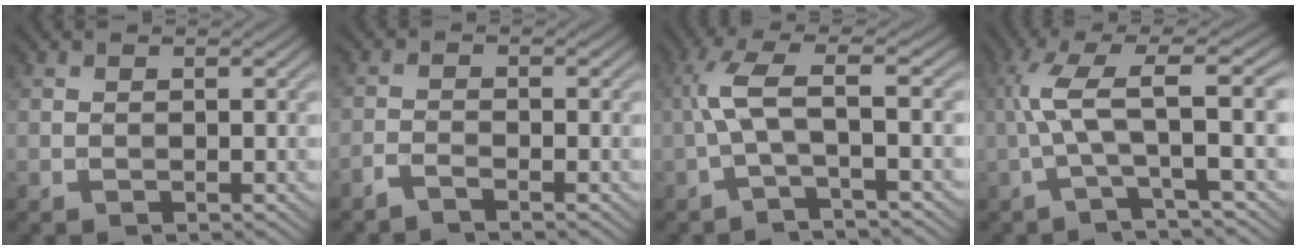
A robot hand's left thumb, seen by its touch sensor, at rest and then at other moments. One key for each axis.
{"total": 1.9, "fx": -1.6, "fy": 0.2, "fz": 0.9, "tx": -0.018, "ty": -0.002, "tz": -0.043}
{"total": 5.8, "fx": -0.9, "fy": 0.9, "fz": 5.6, "tx": -0.120, "ty": 0.020, "tz": -0.032}
{"total": 8.5, "fx": -0.1, "fy": 1.3, "fz": 8.4, "tx": -0.153, "ty": 0.028, "tz": -0.017}